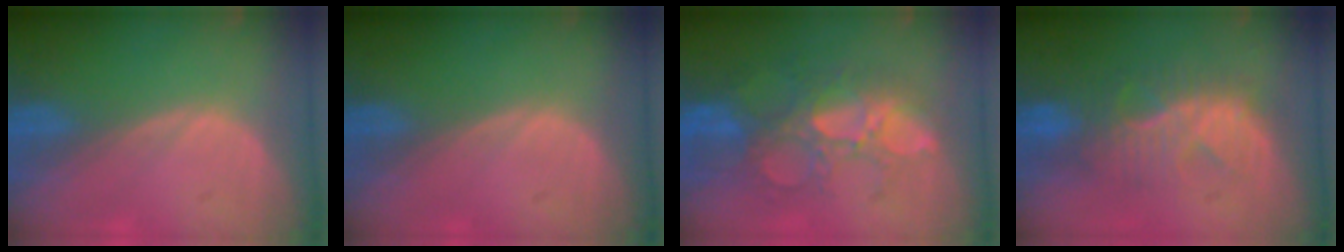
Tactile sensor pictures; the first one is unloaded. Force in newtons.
{"total": 0.0}
{"total": 11.0, "press": 9.5, "slide": 5.5}
{"total": 8.2, "press": 8.1, "slide": 1.5}